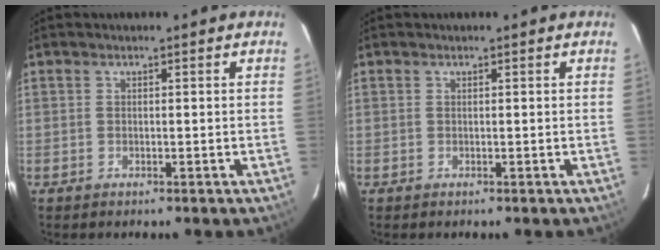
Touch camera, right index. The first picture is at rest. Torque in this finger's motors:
{"motor_torque": [0.10, -0.09, -0.03, 0.01]}